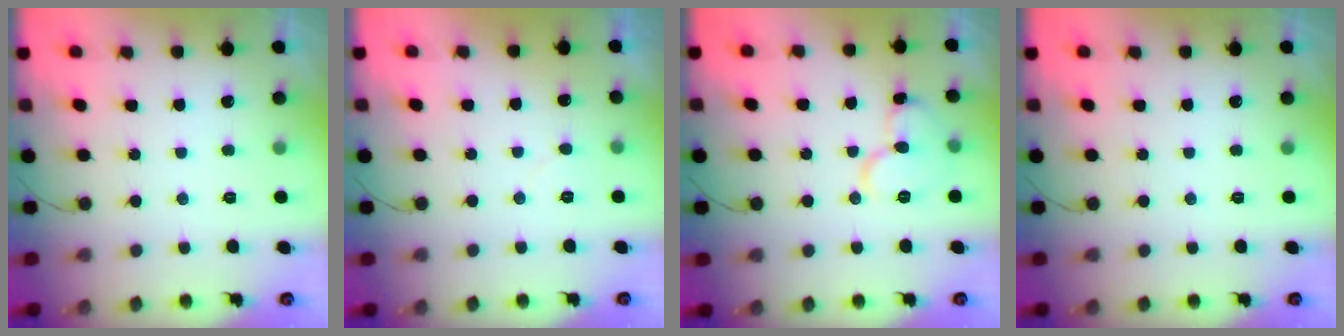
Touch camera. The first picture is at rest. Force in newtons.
{"total": 3.8, "press": 3.8, "slide": 0.2}
{"total": 11.0, "press": 11.0, "slide": 1.0}
{"total": 0.0}